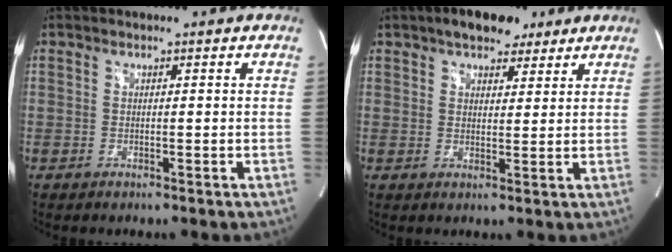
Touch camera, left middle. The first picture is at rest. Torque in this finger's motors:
{"motor_torque": [0.56, -0.35, 0.00, 0.02]}